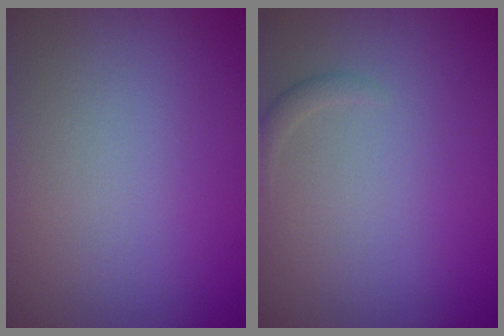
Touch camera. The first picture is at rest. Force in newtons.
{"total": 0.8, "press": 0.8, "slide": 0.1}